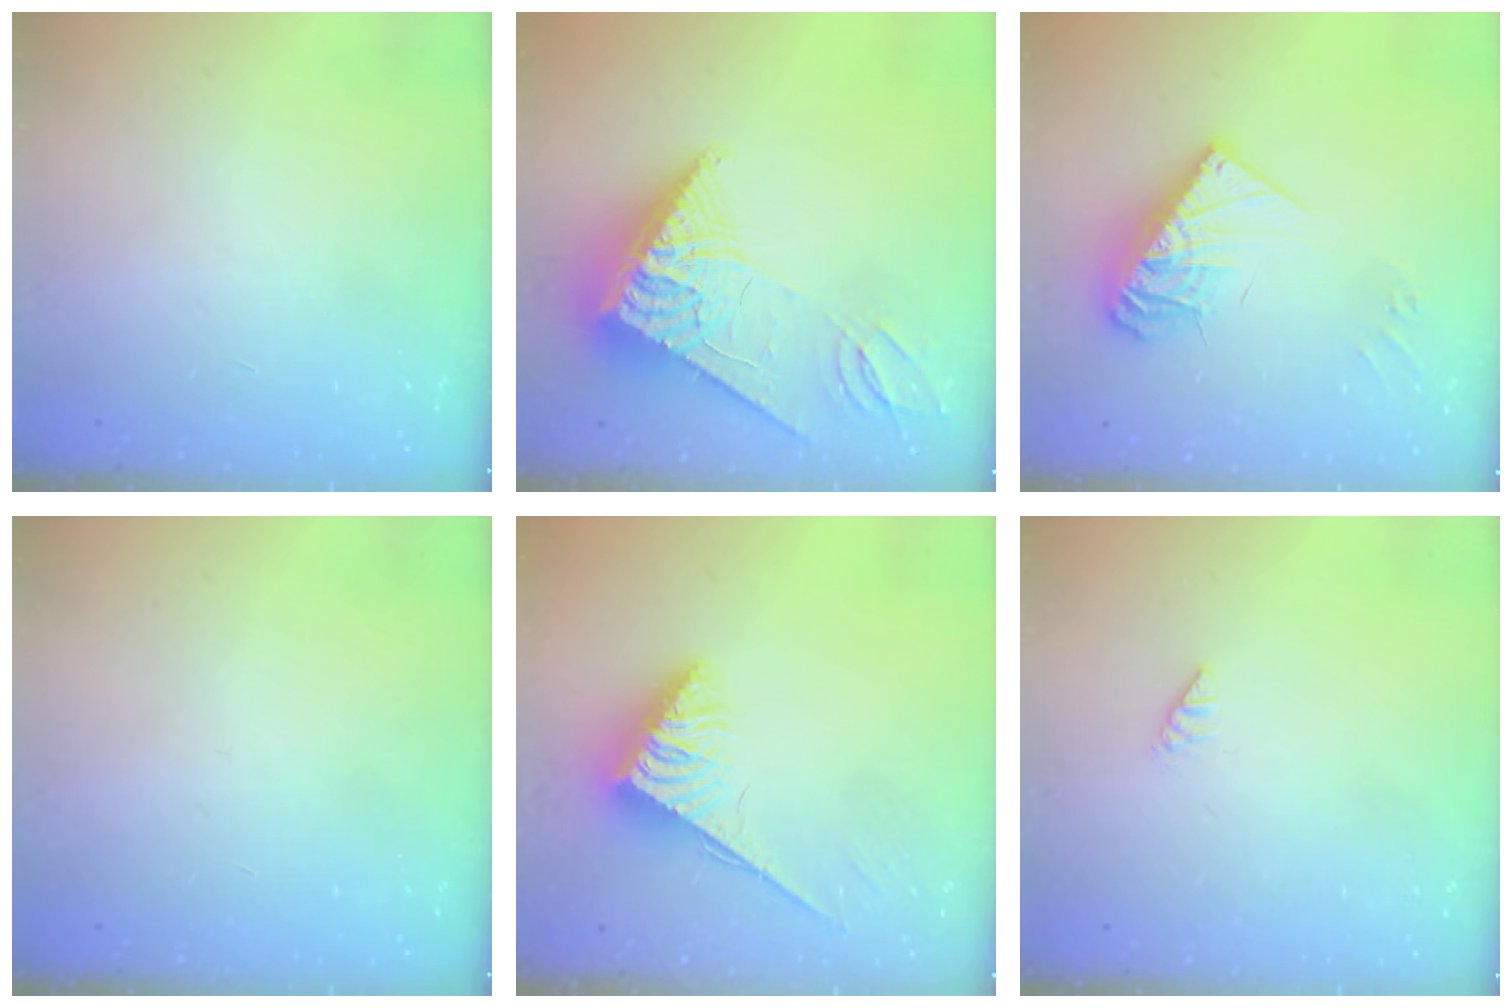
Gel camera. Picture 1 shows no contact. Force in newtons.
{"total": 13.8, "press": 13.8, "slide": 1.3}
{"total": 15.6, "press": 15.5, "slide": 1.9}
{"total": 0.0}
{"total": 3.8, "press": 3.8, "slide": 0.6}
{"total": 0.0}